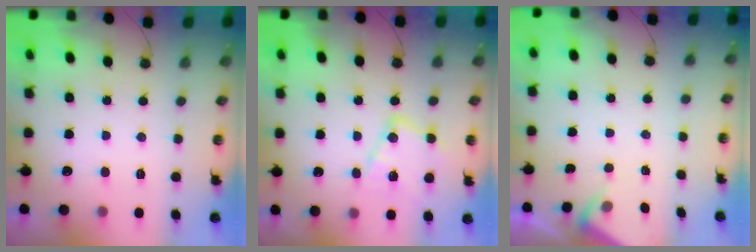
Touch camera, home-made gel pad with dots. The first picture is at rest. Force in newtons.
{"total": 14.1, "press": 14.1, "slide": 1.1}
{"total": 2.8, "press": 2.8, "slide": 0.5}